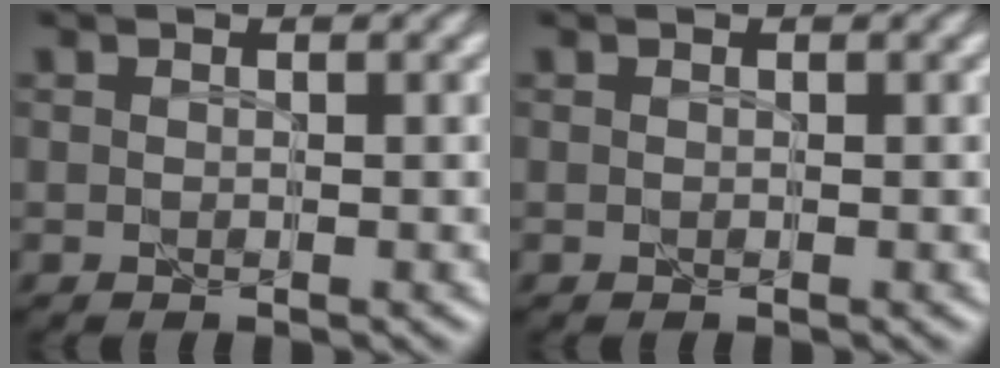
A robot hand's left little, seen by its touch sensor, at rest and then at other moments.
{"total": 0.0}